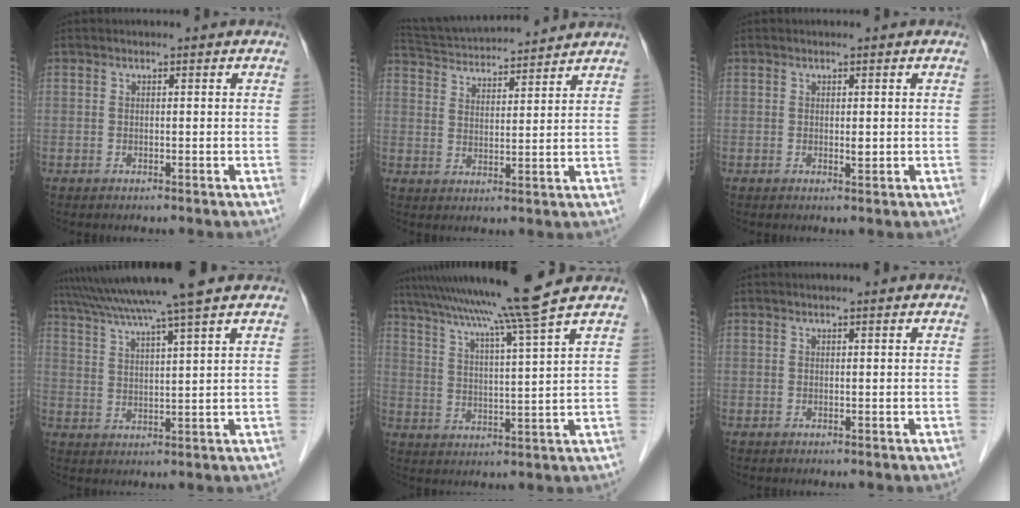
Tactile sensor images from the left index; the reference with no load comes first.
{"total": 14.1, "force": [13.3, 1.1, 4.5], "torque": [-0.092, 0.030, 0.214]}
{"total": 0.9, "force": [0.1, 0.3, 0.9], "torque": [-0.012, -0.002, 0.002]}
{"total": 12.3, "force": [10.2, -1.5, 6.7], "torque": [-0.121, 0.020, 0.157]}
{"total": 14.2, "force": [11.7, -3.2, 7.4], "torque": [-0.128, -0.019, 0.178]}
{"total": 1.0, "force": [0.8, -0.1, 0.6], "torque": [-0.011, 0.009, 0.014]}